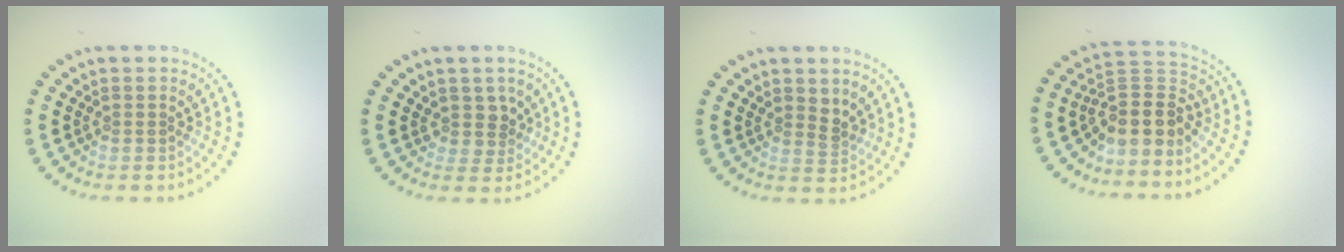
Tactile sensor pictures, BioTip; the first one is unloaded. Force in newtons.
{"total": 2.0, "press": 1.6, "slide": 1.2}
{"total": 1.4, "press": 1.2, "slide": 0.6}
{"total": 4.3, "press": 3.6, "slide": 2.4}